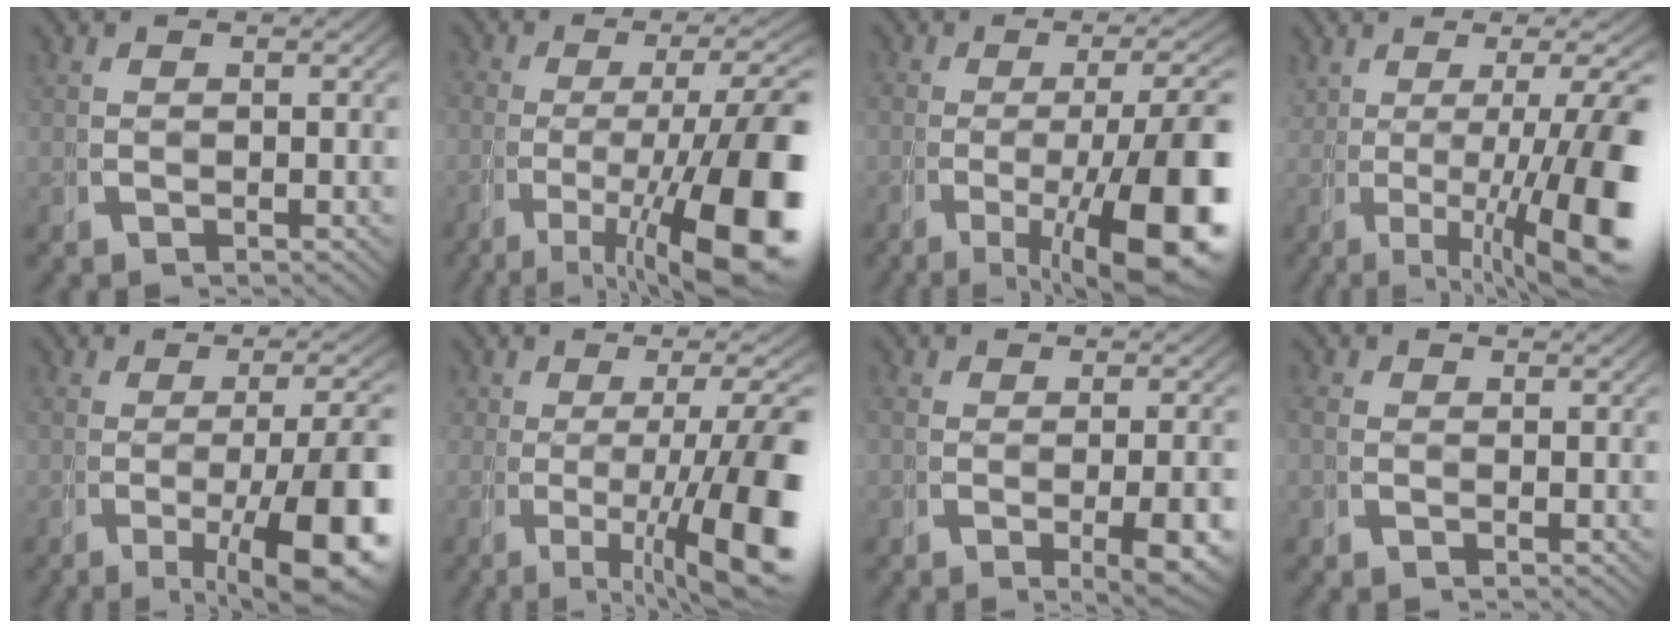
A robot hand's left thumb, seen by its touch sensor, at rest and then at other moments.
{"total": 14.0, "force": [-4.1, 6.5, 11.8], "torque": [-0.184, -0.042, -0.043]}
{"total": 12.6, "force": [-3.6, 5.4, 10.9], "torque": [-0.158, -0.034, -0.037]}
{"total": 11.9, "force": [-1.0, 4.9, 10.8], "torque": [-0.145, -0.015, 0.000]}
{"total": 11.0, "force": [-3.1, 4.2, 9.7], "torque": [-0.136, -0.021, -0.035]}
{"total": 11.6, "force": [-2.7, 5.2, 10.0], "torque": [-0.149, -0.028, -0.028]}
{"total": 4.2, "force": [-1.1, 1.1, 3.9], "torque": [-0.051, -0.006, -0.019]}
{"total": 0.9, "force": [-0.4, 0.8, 0.0], "torque": [0.000, -0.005, -0.010]}